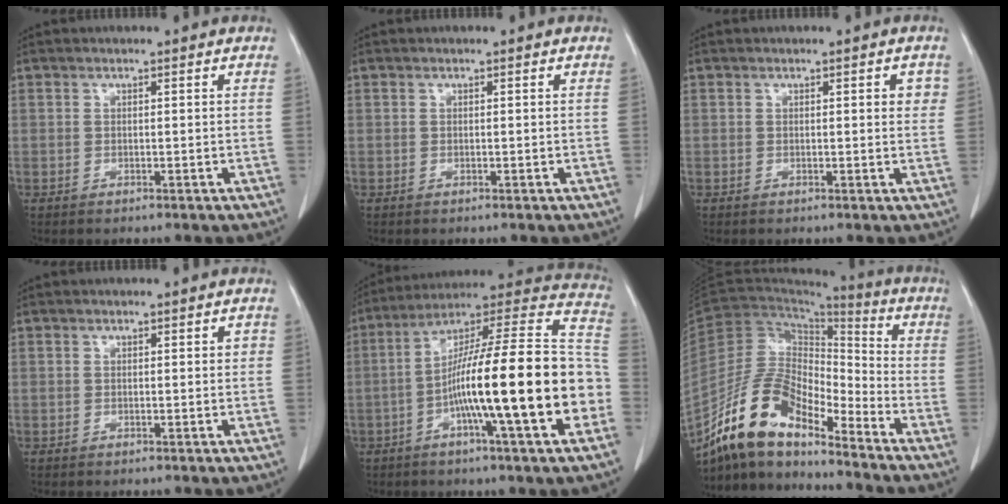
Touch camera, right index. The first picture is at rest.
{"total": 0.0}
{"total": 2.0, "force": [0.6, 0.7, 1.8], "torque": [-0.016, 0.001, 0.005]}
{"total": 0.9, "force": [0.2, 0.4, 0.7], "torque": [-0.009, 0.003, 0.003]}
{"total": 24.5, "force": [-5.5, 1.1, 23.9], "torque": [-0.317, 0.013, -0.095]}
{"total": 15.1, "force": [-12.2, 4.6, 7.7], "torque": [-0.145, 0.025, -0.229]}